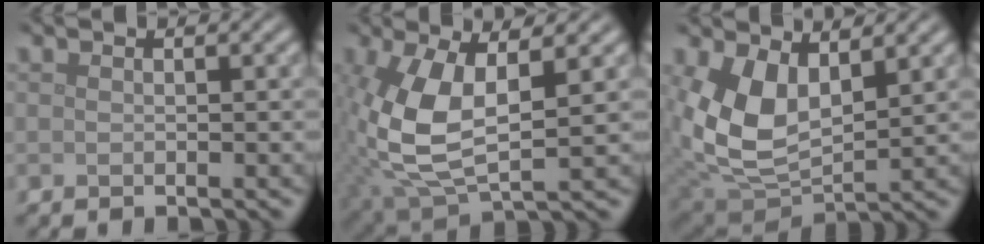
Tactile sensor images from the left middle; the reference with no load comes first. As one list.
[{"total": 8.2, "force": [0.6, 3.7, 7.2], "torque": [-0.171, -0.003, 0.014]}, {"total": 7.3, "force": [1.8, 4.3, 5.6], "torque": [-0.130, -0.015, 0.039]}]